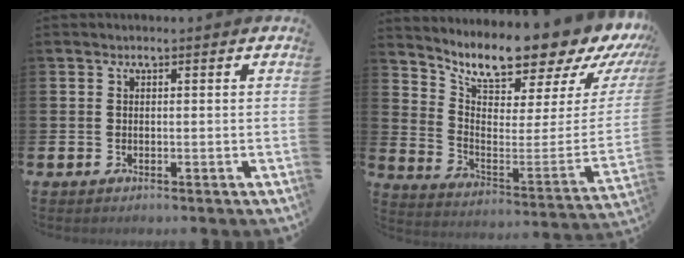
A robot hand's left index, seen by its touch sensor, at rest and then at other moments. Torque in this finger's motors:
{"motor_torque": [1.48, -0.66, 1.06, 0.21]}